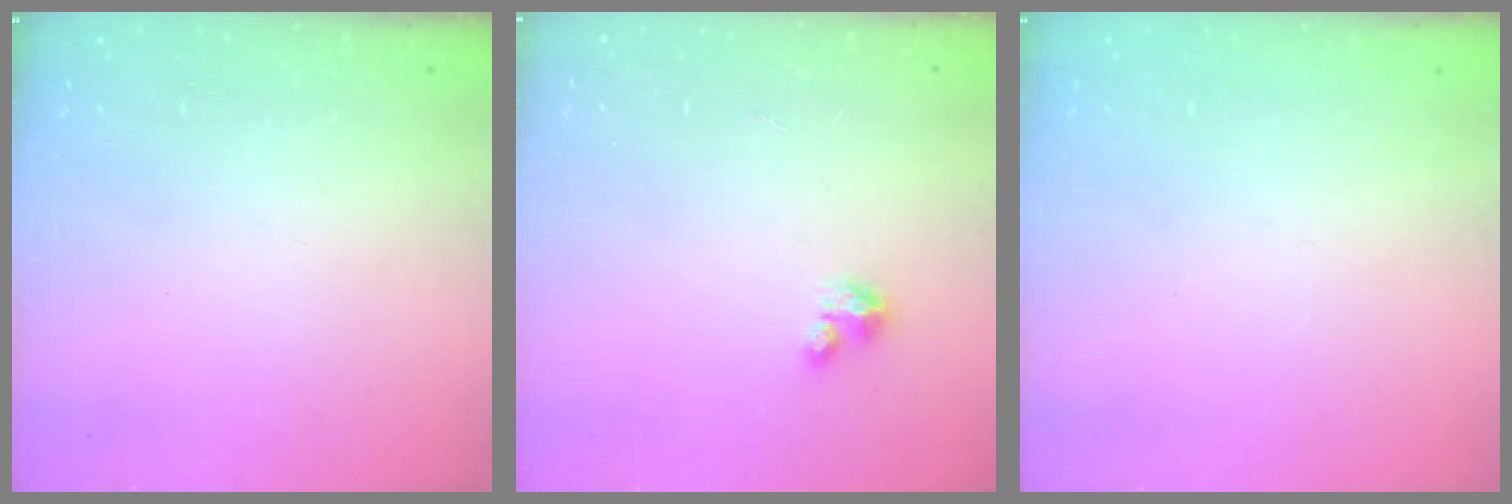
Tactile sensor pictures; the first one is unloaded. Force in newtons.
{"total": 2.8, "press": 2.8, "slide": 0.2}
{"total": 0.0}